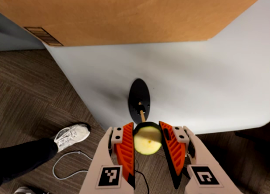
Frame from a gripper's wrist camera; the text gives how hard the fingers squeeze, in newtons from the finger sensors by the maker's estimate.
{"total": 12.0, "left": 12.1, "right": 11.8}